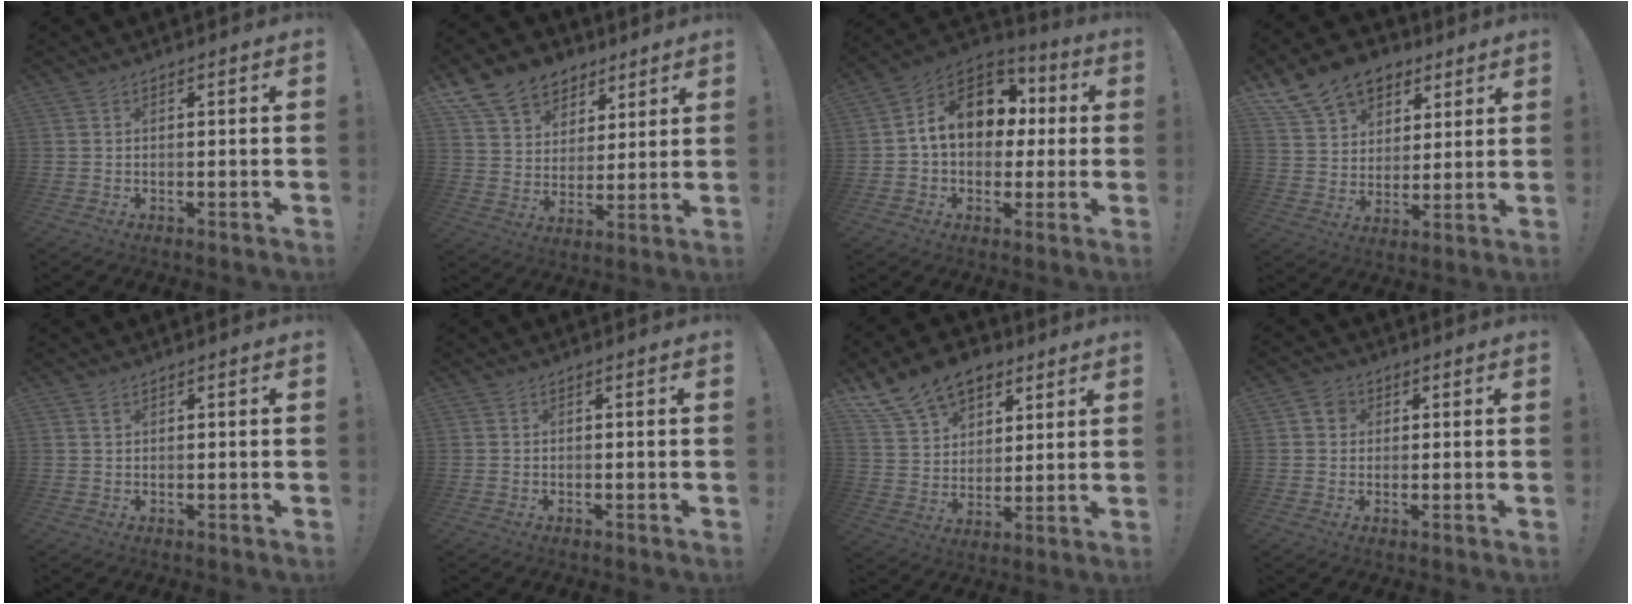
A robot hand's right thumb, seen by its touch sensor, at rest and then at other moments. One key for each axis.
{"total": 14.3, "fx": 11.3, "fy": 6.9, "fz": 5.4, "tx": -0.119, "ty": -0.077, "tz": 0.217}
{"total": 15.3, "fx": 3.0, "fy": 11.5, "fz": 9.6, "tx": -0.137, "ty": 0.008, "tz": 0.063}
{"total": 14.7, "fx": 9.2, "fy": 10.1, "fz": 5.3, "tx": -0.092, "ty": -0.049, "tz": 0.177}
{"total": 0.8, "fx": 0.4, "fy": 0.6, "fz": 0.3, "tx": -0.007, "ty": 0.001, "tz": 0.008}
{"total": 0.0}
{"total": 15.2, "fx": 10.0, "fy": 9.9, "fz": 5.9, "tx": -0.104, "ty": -0.058, "tz": 0.190}
{"total": 4.0, "fx": 1.1, "fy": 3.6, "fz": 1.5, "tx": -0.025, "ty": 0.005, "tz": 0.020}